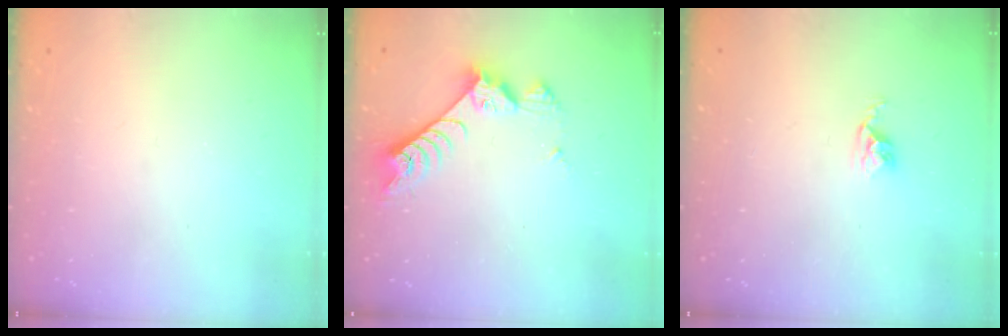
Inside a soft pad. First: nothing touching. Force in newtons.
{"total": 7.7, "press": 7.6, "slide": 1.2}
{"total": 2.5, "press": 2.5, "slide": 0.4}